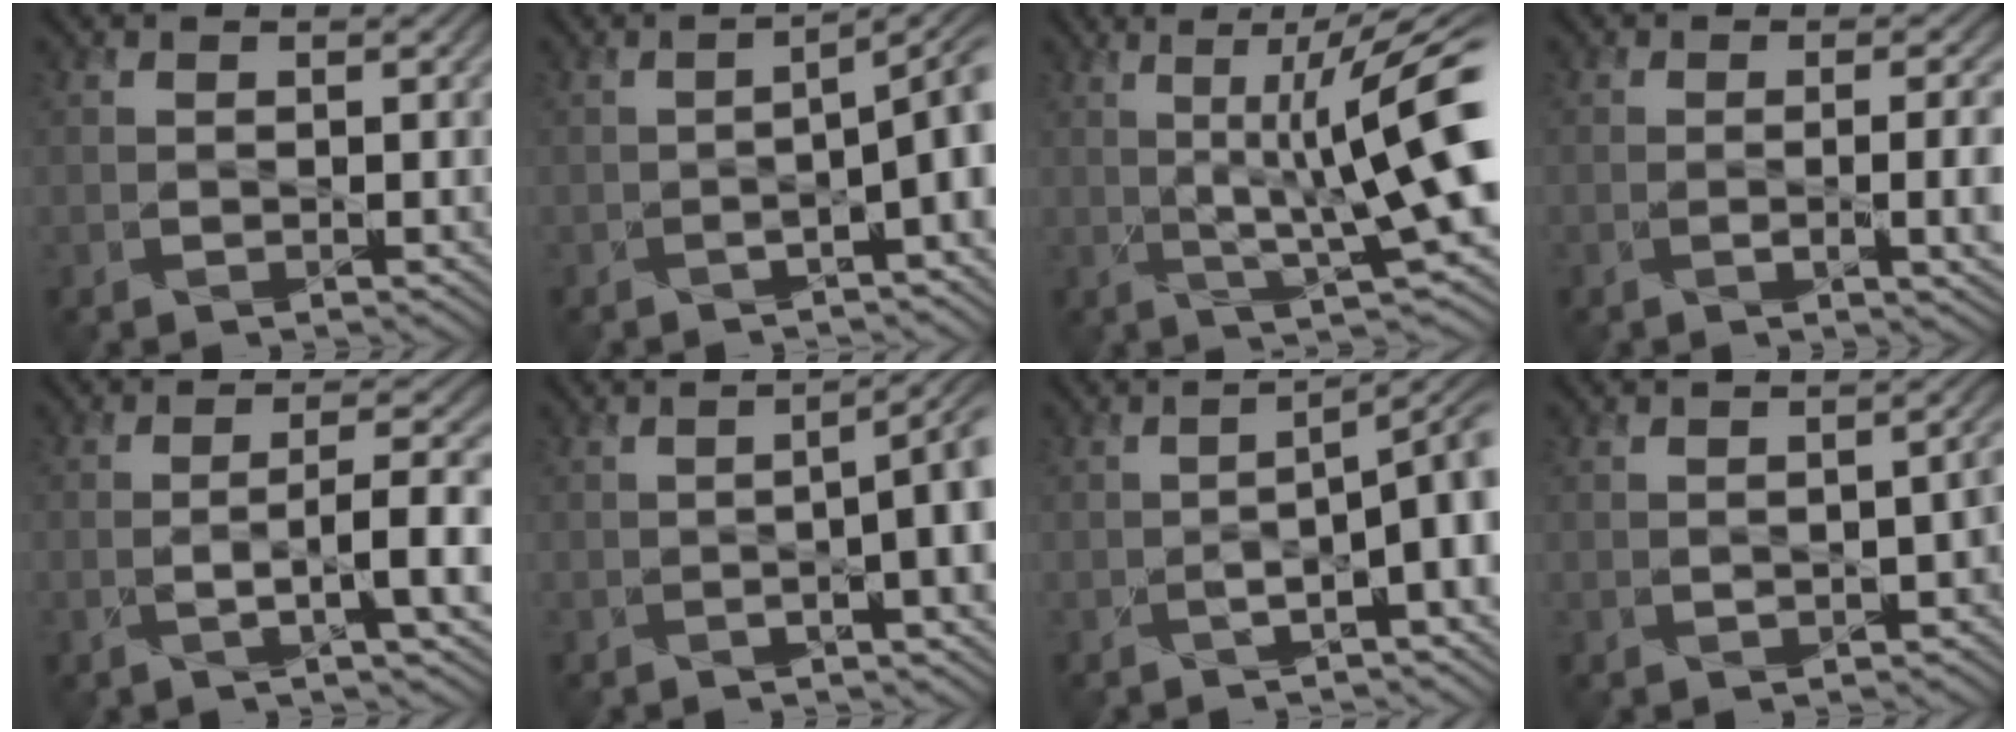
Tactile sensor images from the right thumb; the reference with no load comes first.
{"total": 6.0, "force": [-1.3, 1.1, 5.8], "torque": [-0.079, 0.005, -0.027]}
{"total": 14.7, "force": [1.9, 3.0, 14.2], "torque": [-0.203, 0.018, 0.041]}
{"total": 5.4, "force": [-0.8, 1.5, 5.1], "torque": [-0.065, -0.001, -0.010]}
{"total": 6.0, "force": [-1.5, 0.8, 5.7], "torque": [-0.092, 0.009, -0.034]}
{"total": 9.0, "force": [-0.7, 2.6, 8.6], "torque": [-0.095, 0.005, -0.021]}
{"total": 6.8, "force": [-1.6, 1.2, 6.5], "torque": [-0.096, 0.003, -0.030]}
{"total": 2.9, "force": [-1.0, 1.5, 2.3], "torque": [-0.025, -0.002, -0.008]}